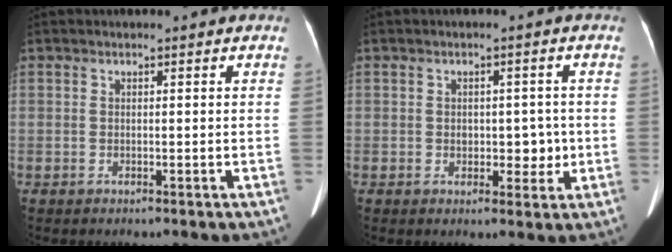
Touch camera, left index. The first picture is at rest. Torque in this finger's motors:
{"motor_torque": [0.02, 0.05, 0.04, 0.00]}